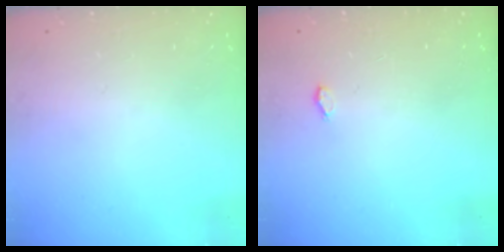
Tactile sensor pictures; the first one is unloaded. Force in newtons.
{"total": 2.4, "press": 2.4, "slide": 0.3}